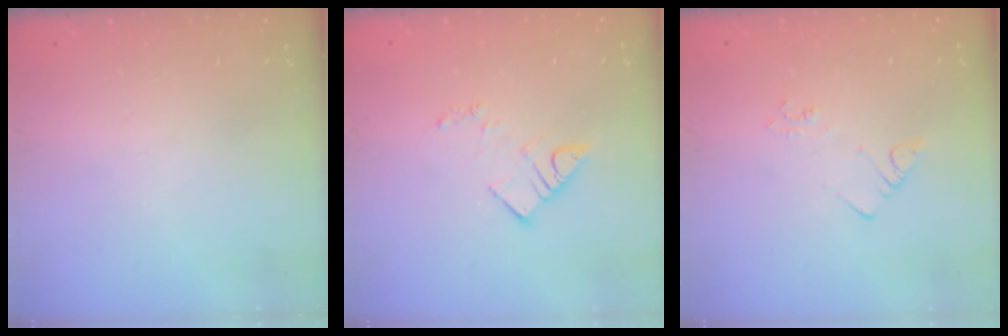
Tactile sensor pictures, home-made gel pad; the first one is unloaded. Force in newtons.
{"total": 7.5, "press": 7.5, "slide": 0.7}
{"total": 3.4, "press": 3.4, "slide": 0.5}